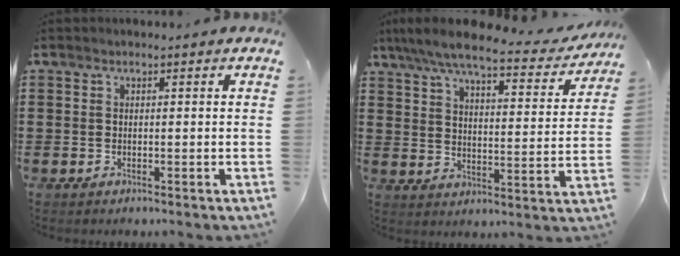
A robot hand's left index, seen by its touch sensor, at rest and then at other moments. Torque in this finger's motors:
{"motor_torque": [2.14, 0.00, 0.62, 0.21]}